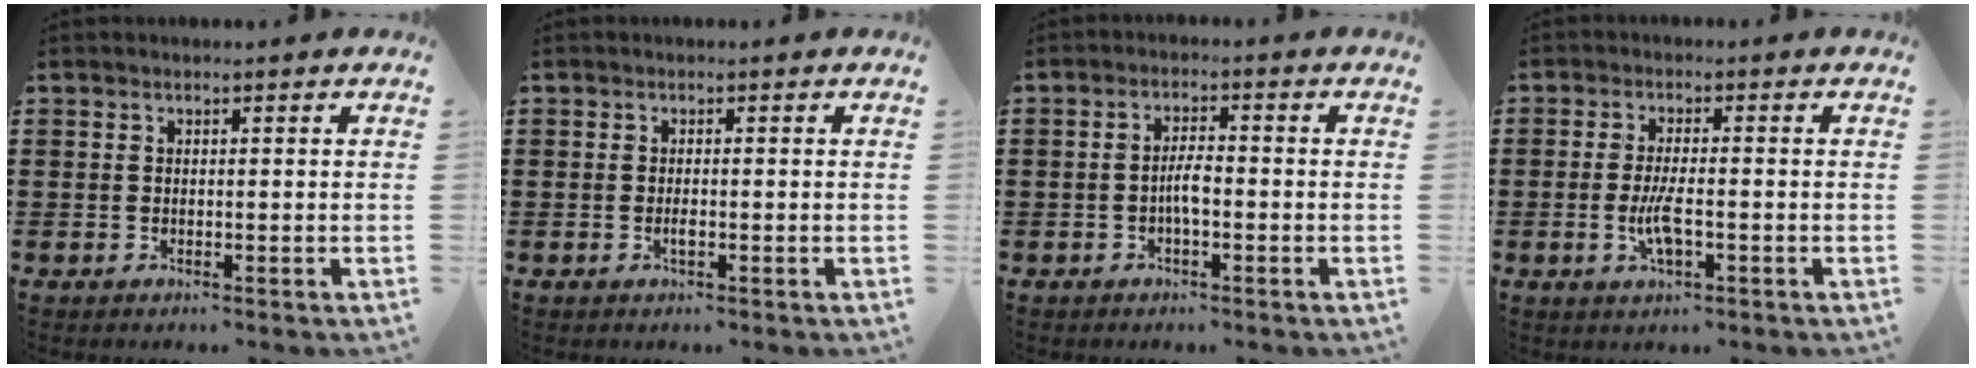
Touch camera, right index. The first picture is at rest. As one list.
[{"total": 1.2, "force": [-0.4, 0.3, 1.1], "torque": [-0.022, -0.002, -0.008]}, {"total": 3.2, "force": [-0.9, 0.9, 2.9], "torque": [-0.061, 0.003, -0.020]}, {"total": 4.6, "force": [-1.3, 1.2, 4.3], "torque": [-0.093, -0.004, -0.029]}]